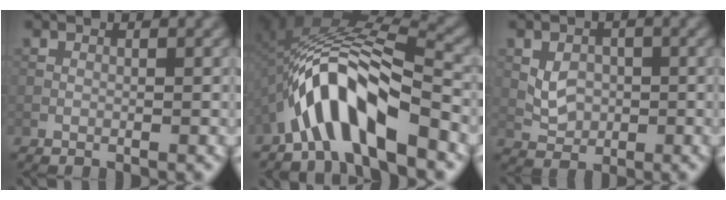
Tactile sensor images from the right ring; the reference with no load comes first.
{"total": 9.0, "force": [-5.0, 2.5, 7.0], "torque": [-0.119, 0.018, -0.086]}
{"total": 2.4, "force": [0.2, 2.0, 1.3], "torque": [-0.026, -0.001, 0.008]}